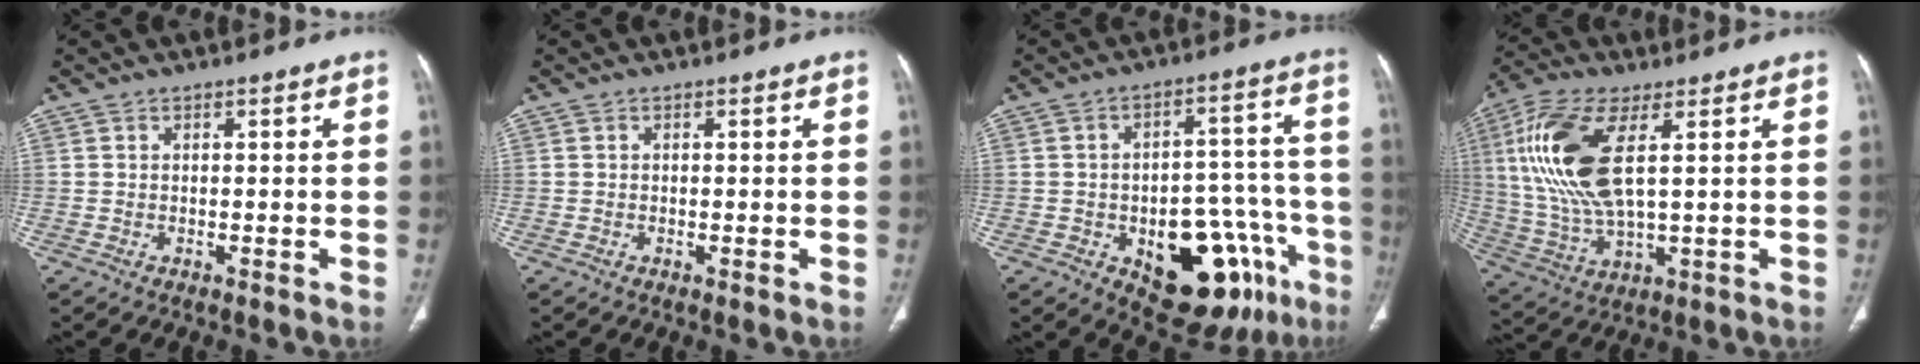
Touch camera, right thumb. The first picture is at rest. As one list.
[{"total": 0.0}, {"total": 20.4, "force": [-9.0, 10.8, 14.7], "torque": [-0.128, 0.059, -0.105]}, {"total": 16.7, "force": [4.1, 6.4, 14.9], "torque": [-0.337, -0.009, 0.085]}]